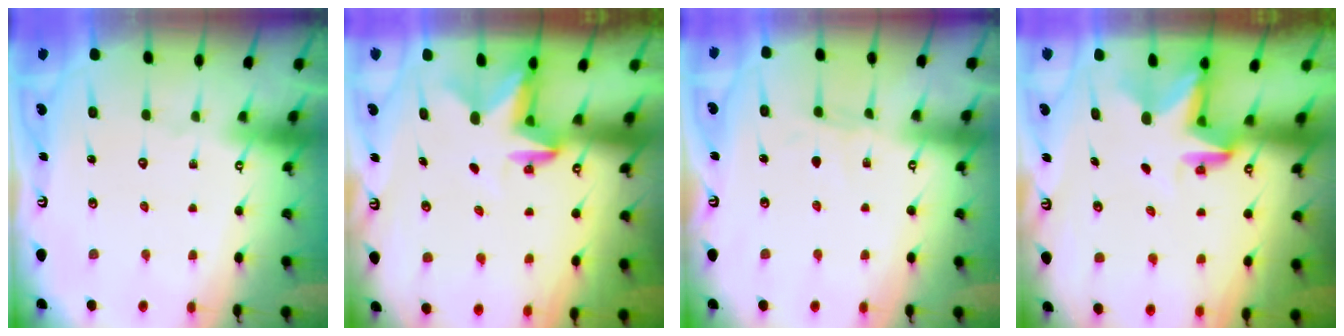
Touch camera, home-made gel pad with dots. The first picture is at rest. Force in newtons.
{"total": 2.8, "press": 2.8, "slide": 0.5}
{"total": 3.9, "press": 3.9, "slide": 0.5}
{"total": 2.9, "press": 2.9, "slide": 0.1}